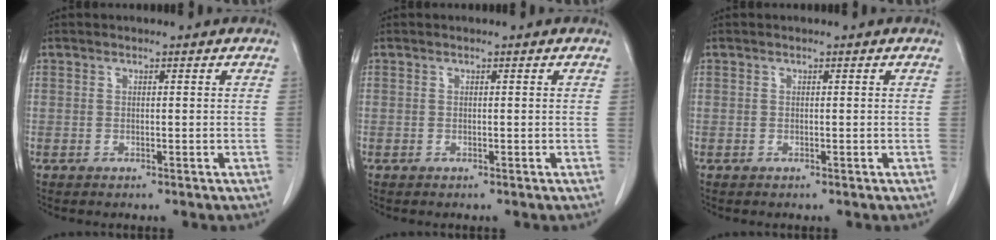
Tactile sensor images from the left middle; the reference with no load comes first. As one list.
[{"total": 0.0}, {"total": 0.0}]